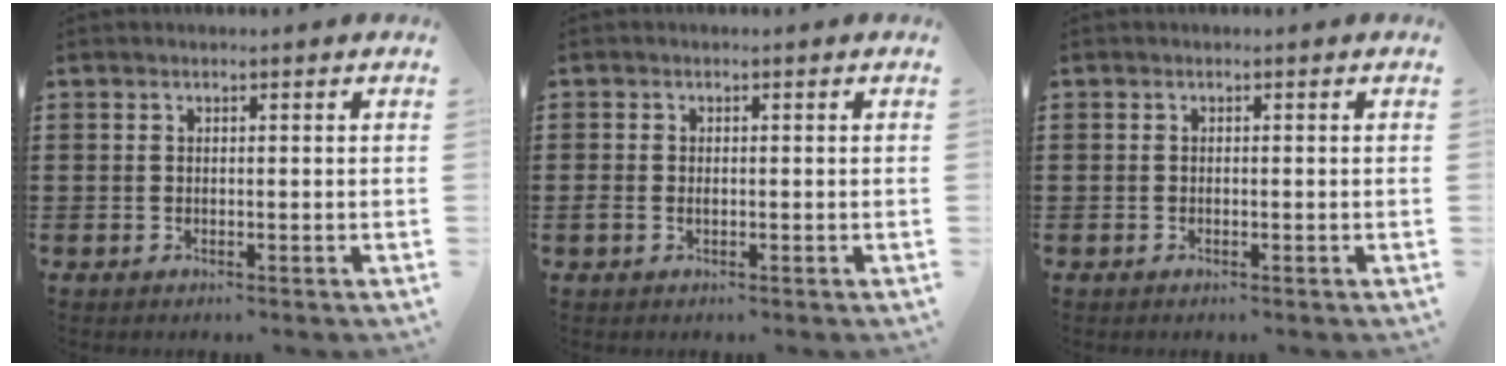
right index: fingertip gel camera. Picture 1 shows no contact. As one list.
[{"total": 0.9, "force": [-0.2, 0.6, 0.7], "torque": [-0.014, 0.001, -0.005]}, {"total": 0.0}]